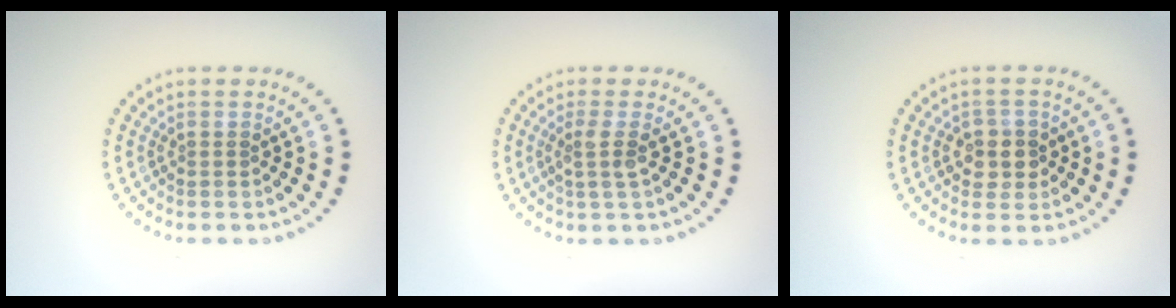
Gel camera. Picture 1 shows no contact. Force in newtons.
{"total": 1.8, "press": 1.3, "slide": 1.3}
{"total": 2.5, "press": 2.3, "slide": 0.9}